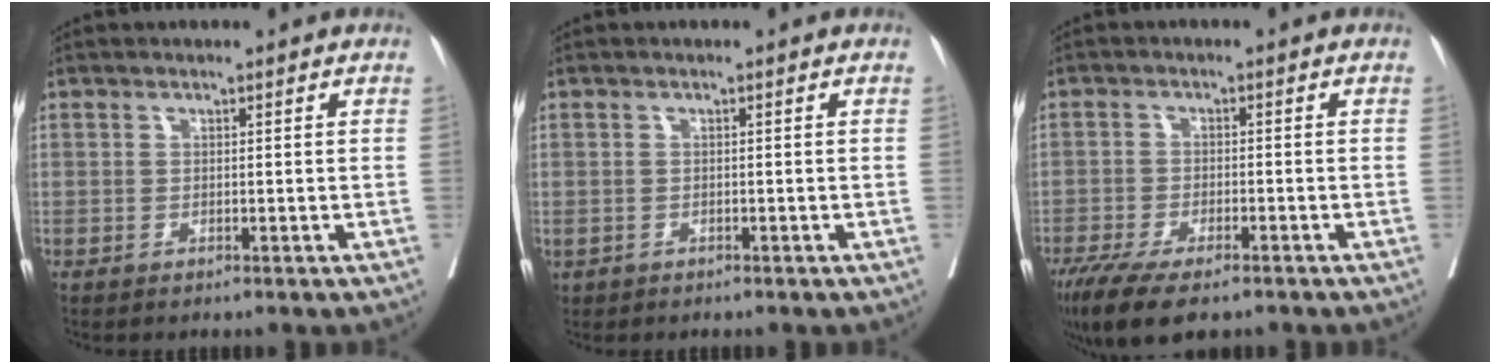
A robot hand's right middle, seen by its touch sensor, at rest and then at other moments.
{"total": 0.7, "force": [-0.3, 0.6, 0.3], "torque": [-0.009, 0.002, 0.000]}
{"total": 10.8, "force": [-7.8, 3.4, 6.6], "torque": [-0.111, -0.019, -0.125]}